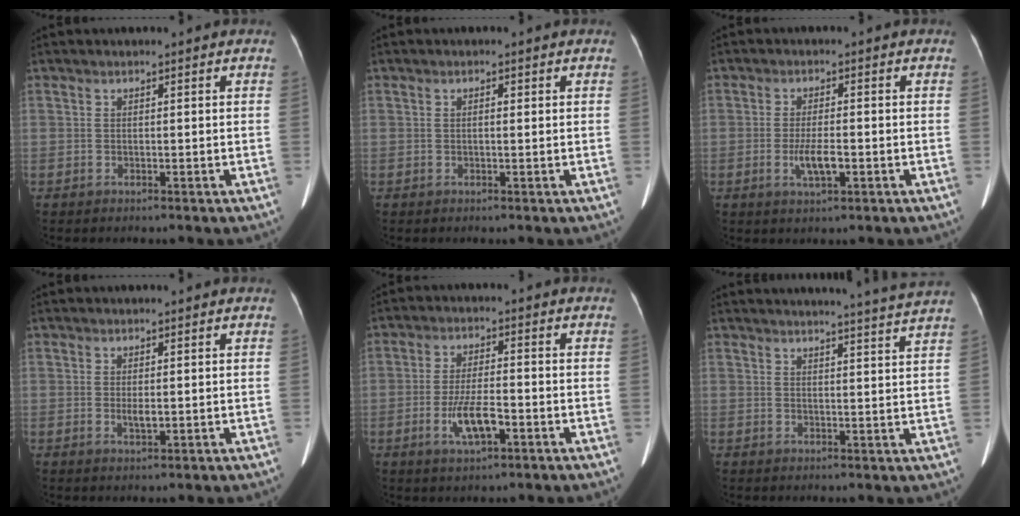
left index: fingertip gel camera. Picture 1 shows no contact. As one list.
[{"total": 0.7, "force": [-0.3, 0.1, 0.6], "torque": [-0.010, -0.005, -0.002]}, {"total": 3.8, "force": [-1.6, 0.6, 3.4], "torque": [-0.065, -0.012, -0.022]}, {"total": 1.3, "force": [-0.3, 0.3, 1.3], "torque": [-0.021, -0.009, 0.002]}, {"total": 5.9, "force": [-2.8, 1.2, 5.1], "torque": [-0.099, -0.013, -0.044]}, {"total": 8.7, "force": [8.1, -2.3, 2.0], "torque": [-0.028, -0.045, 0.088]}]